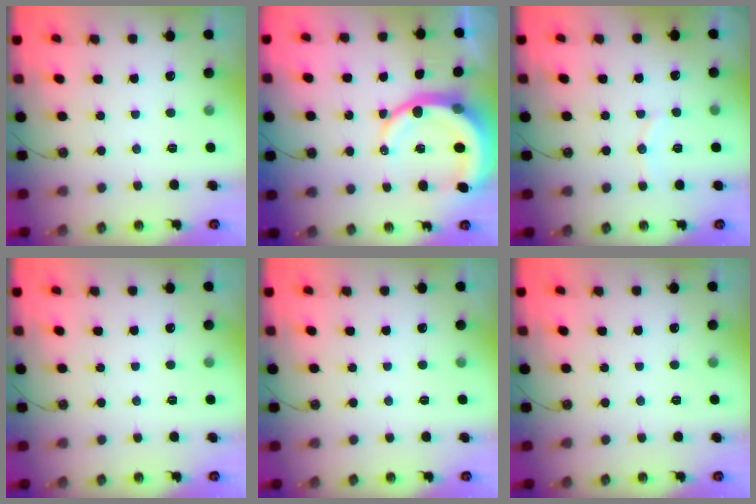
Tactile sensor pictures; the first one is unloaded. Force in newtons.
{"total": 12.2, "press": 12.1, "slide": 1.5}
{"total": 5.7, "press": 5.5, "slide": 1.5}
{"total": 0.0}
{"total": 0.0}
{"total": 0.0}